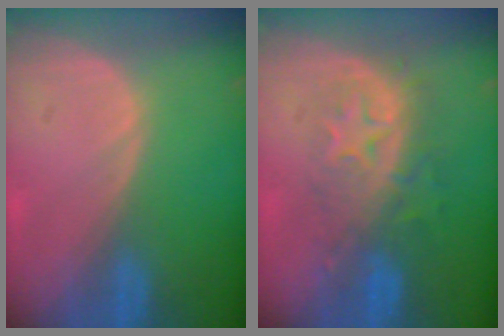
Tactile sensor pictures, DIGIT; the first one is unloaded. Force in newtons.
{"total": 8.2, "press": 7.7, "slide": 2.8}